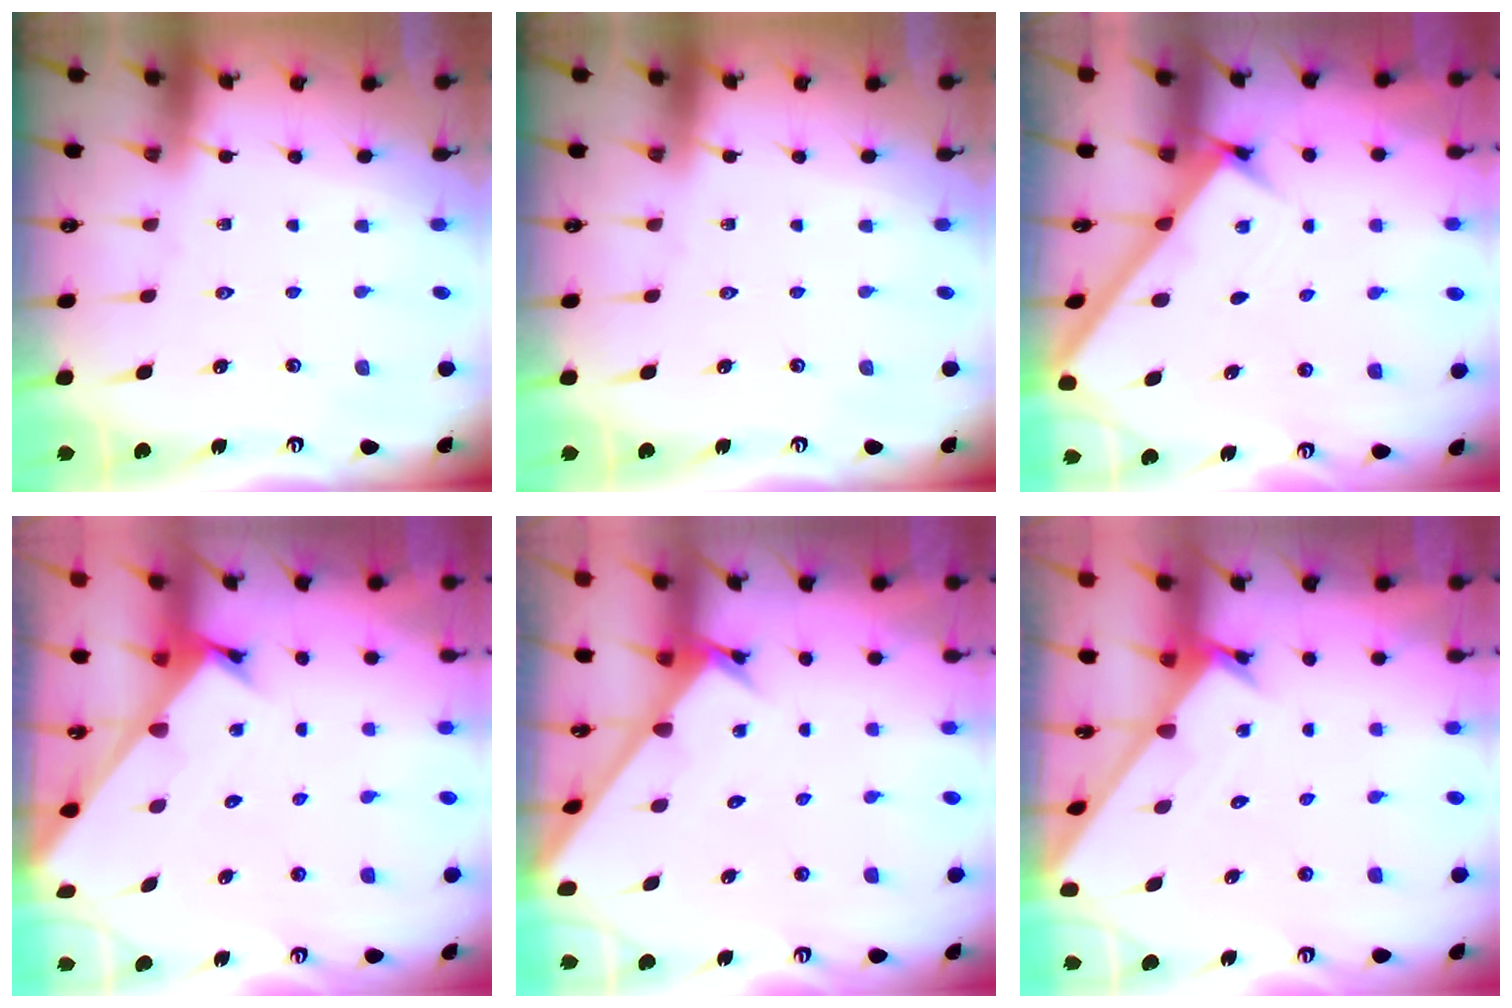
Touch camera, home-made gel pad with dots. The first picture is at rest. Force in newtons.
{"total": 0.0}
{"total": 2.4, "press": 2.4, "slide": 0.2}
{"total": 2.3, "press": 2.3, "slide": 0.2}
{"total": 2.8, "press": 2.7, "slide": 0.3}
{"total": 1.7, "press": 1.7, "slide": 0.1}